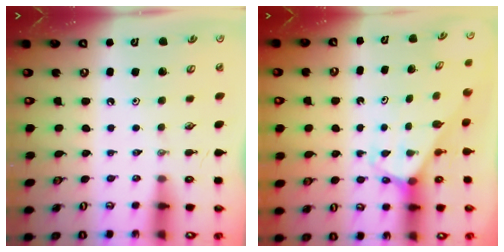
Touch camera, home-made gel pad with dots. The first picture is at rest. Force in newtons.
{"total": 2.7, "press": 2.7, "slide": 0.2}